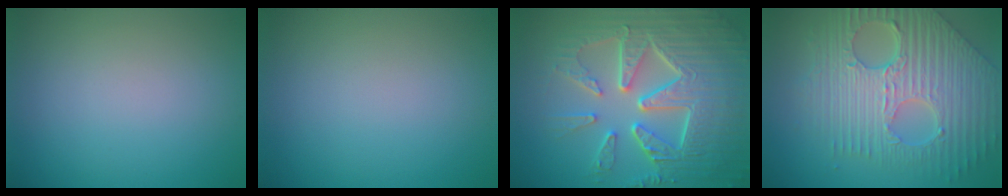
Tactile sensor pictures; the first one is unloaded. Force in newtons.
{"total": 0.0}
{"total": 10.1, "press": 6.8, "slide": 7.5}
{"total": 10.2, "press": 7.0, "slide": 7.4}